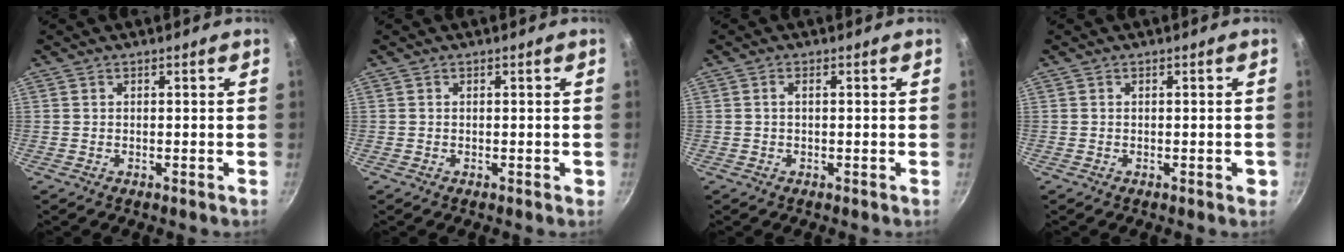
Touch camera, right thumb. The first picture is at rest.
{"total": 0.6, "force": [0.0, 0.3, 0.5], "torque": [-0.002, 0.002, 0.000]}
{"total": 1.1, "force": [0.1, 0.4, 1.0], "torque": [-0.025, 0.006, 0.001]}
{"total": 1.5, "force": [-0.4, 0.7, 1.2], "torque": [-0.007, 0.003, -0.006]}